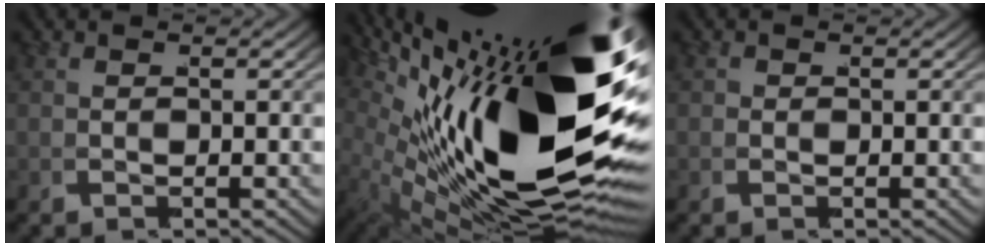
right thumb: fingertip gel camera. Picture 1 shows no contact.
{"total": 21.0, "force": [-0.1, 9.9, 18.6], "torque": [-0.311, -0.032, 0.025]}
{"total": 0.8, "force": [-0.3, 0.7, -0.2], "torque": [-0.002, -0.001, -0.006]}